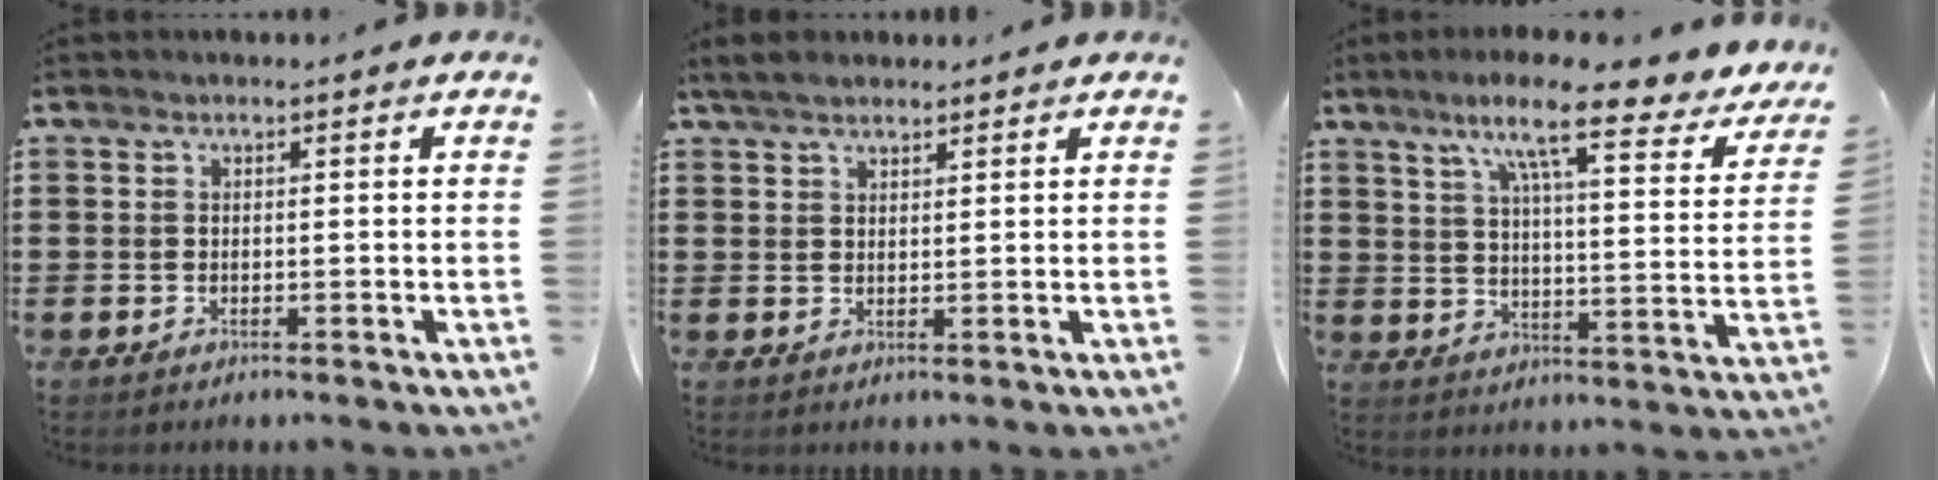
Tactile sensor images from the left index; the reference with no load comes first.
{"total": 2.9, "force": [2.3, 1.0, 1.3], "torque": [-0.032, 0.004, 0.044]}
{"total": 11.7, "force": [8.8, 0.9, 7.7], "torque": [-0.144, -0.048, 0.138]}